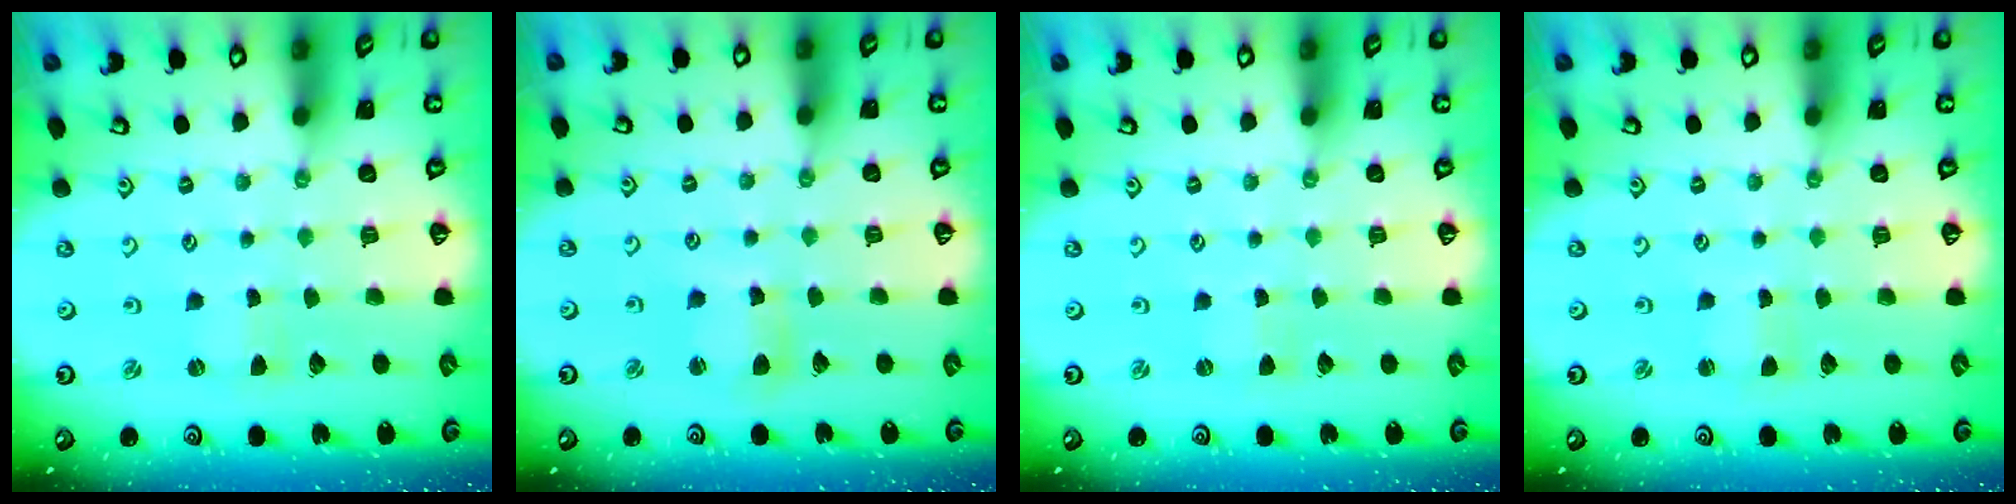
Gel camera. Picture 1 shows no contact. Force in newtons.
{"total": 5.1, "press": 5.1, "slide": 0.7}
{"total": 0.0}
{"total": 1.5, "press": 1.5, "slide": 0.0}